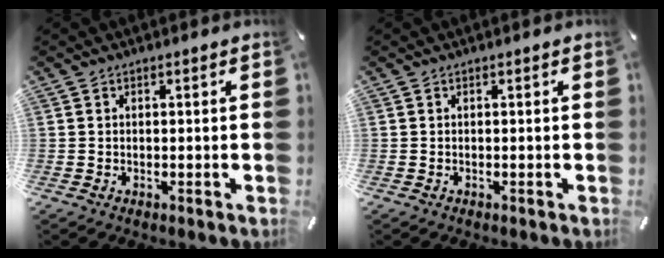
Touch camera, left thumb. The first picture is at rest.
{"total": 0.0}